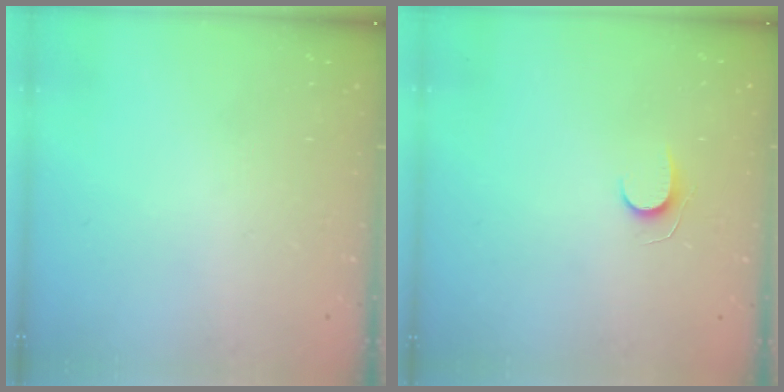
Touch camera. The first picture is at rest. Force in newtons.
{"total": 5.4, "press": 5.4, "slide": 0.5}